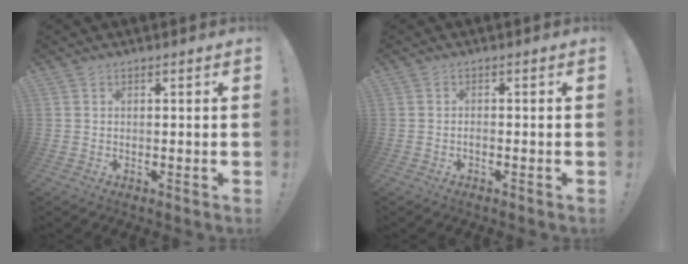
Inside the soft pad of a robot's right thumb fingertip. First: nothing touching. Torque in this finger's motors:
{"motor_torque": [-0.14, 0.02, 0.10, -0.22, -0.04]}